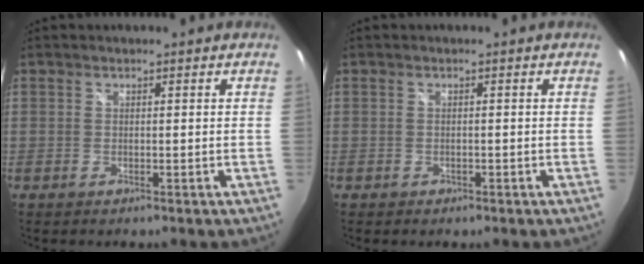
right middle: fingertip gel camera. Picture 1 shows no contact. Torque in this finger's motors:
{"motor_torque": [-0.21, 0.05, -0.01, -0.01]}